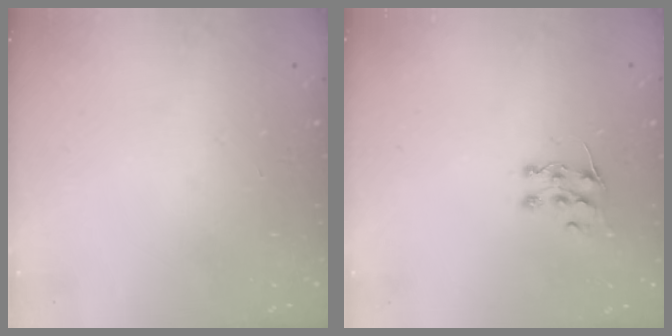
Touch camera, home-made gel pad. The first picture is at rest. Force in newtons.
{"total": 5.9, "press": 5.9, "slide": 0.5}